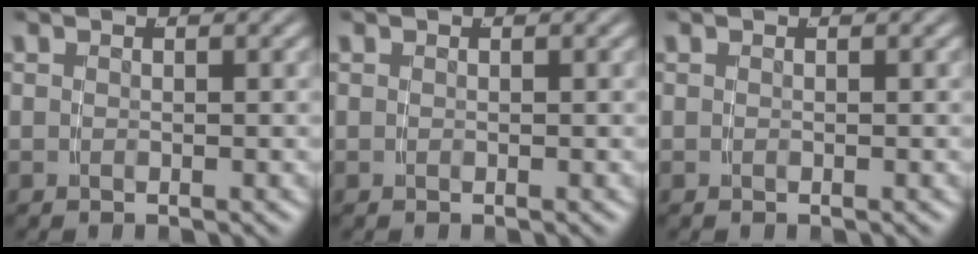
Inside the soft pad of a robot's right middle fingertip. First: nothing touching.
{"total": 0.0}
{"total": 0.0}